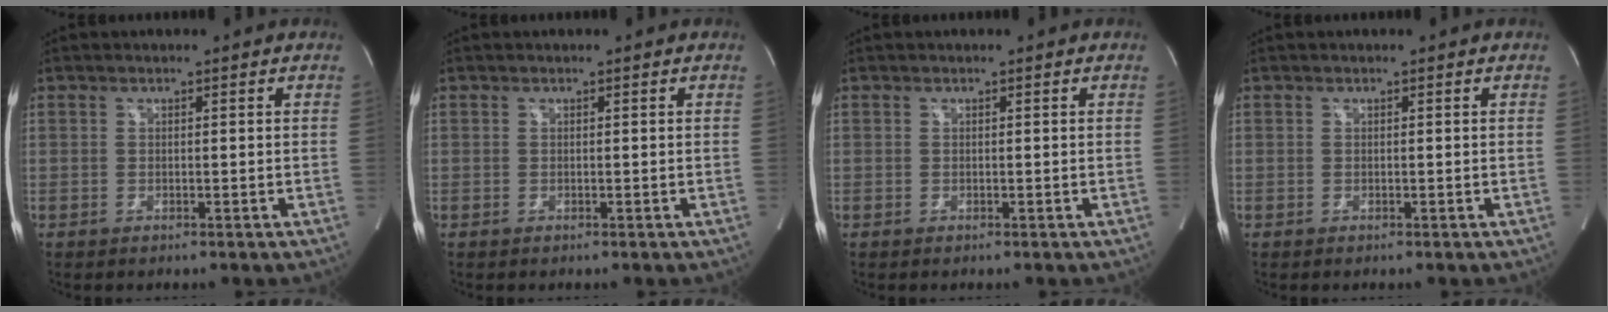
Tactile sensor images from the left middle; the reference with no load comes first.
{"total": 0.0}
{"total": 0.0}
{"total": 0.0}